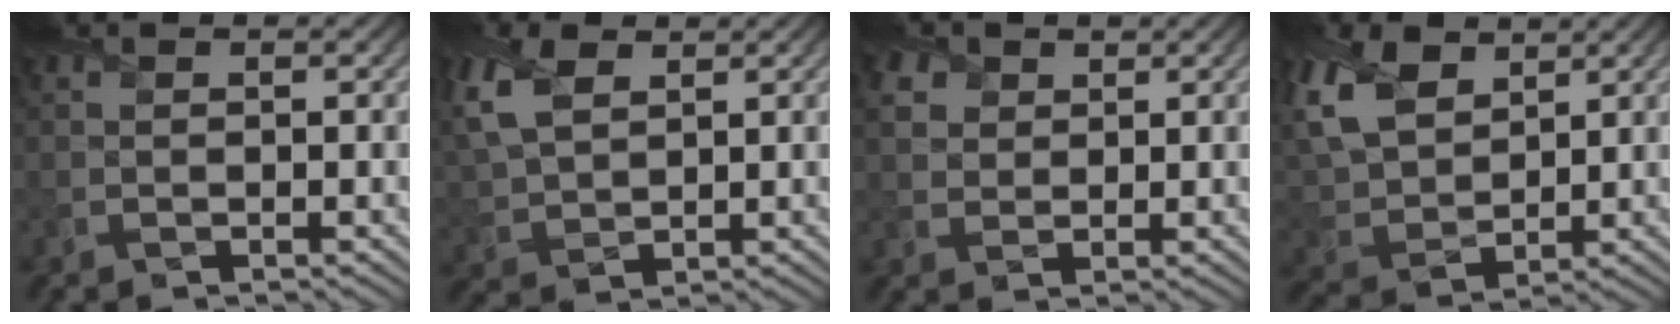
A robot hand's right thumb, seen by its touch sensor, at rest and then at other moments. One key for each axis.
{"total": 9.3, "fx": 4.3, "fy": 5.4, "fz": 6.3, "tx": -0.194, "ty": 0.017, "tz": 0.092}
{"total": 3.6, "fx": 1.9, "fy": 2.7, "fz": 1.5, "tx": -0.051, "ty": 0.005, "tz": 0.037}
{"total": 10.6, "fx": 5.6, "fy": 6.5, "fz": 6.3, "tx": -0.191, "ty": 0.019, "tz": 0.111}